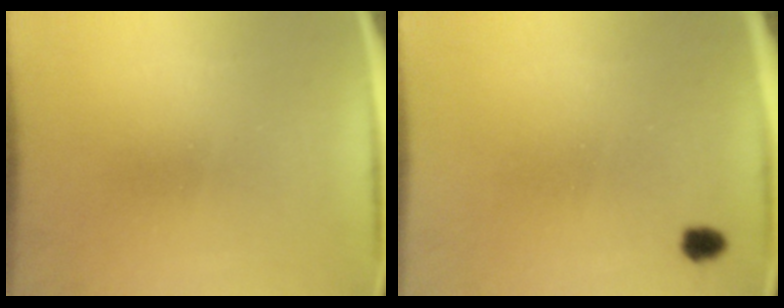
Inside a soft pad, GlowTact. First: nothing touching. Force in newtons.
{"total": 1.8}